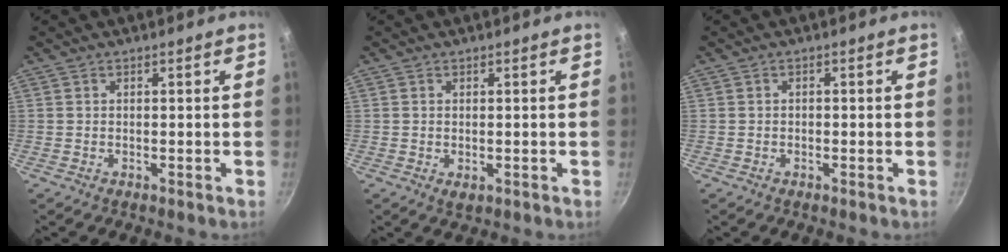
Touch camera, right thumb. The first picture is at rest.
{"total": 1.5, "force": [-0.2, 0.8, 1.2], "torque": [-0.018, -0.005, -0.001]}
{"total": 0.6, "force": [-0.3, 0.4, 0.2], "torque": [-0.005, 0.004, -0.003]}